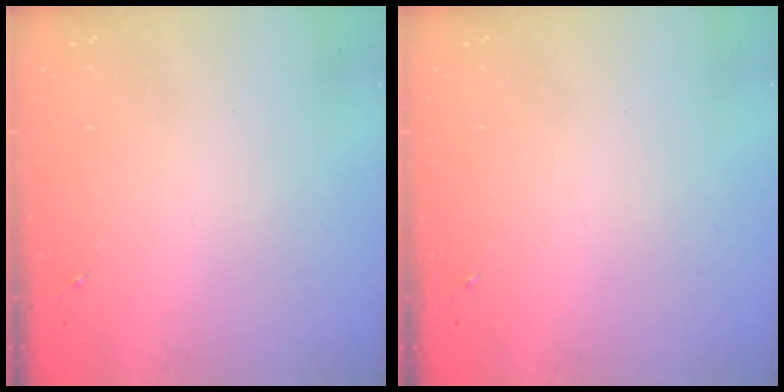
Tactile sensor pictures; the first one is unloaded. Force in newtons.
{"total": 0.0}